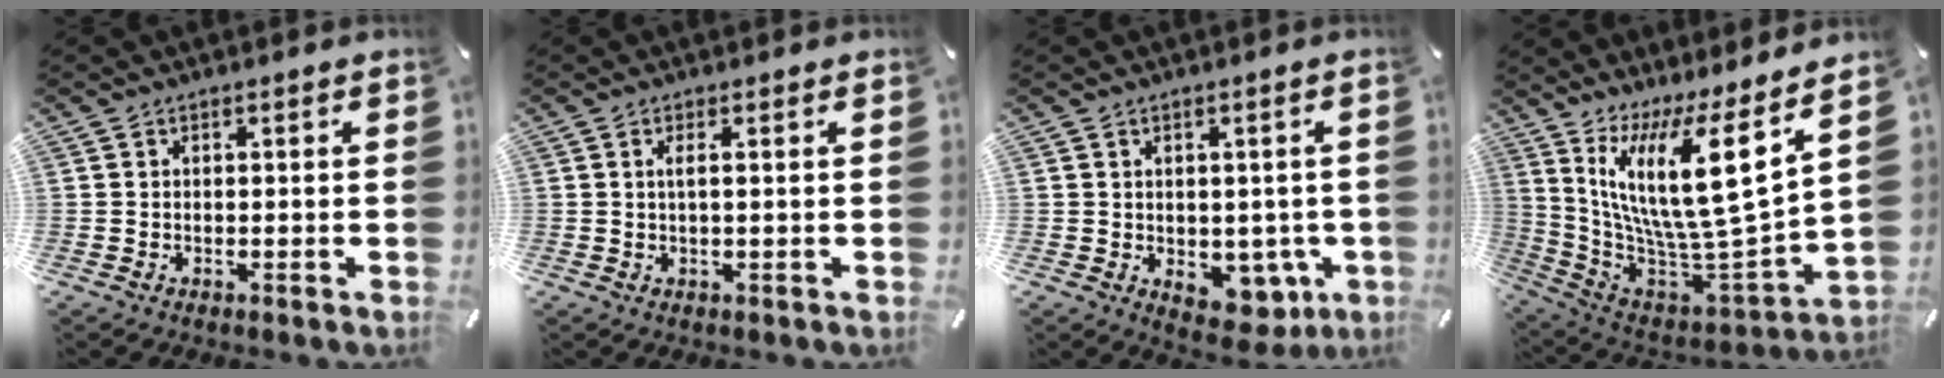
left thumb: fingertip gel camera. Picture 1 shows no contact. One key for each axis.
{"total": 2.4, "fx": 0.4, "fy": 0.1, "fz": 2.3, "tx": -0.046, "ty": -0.002, "tz": 0.006}
{"total": 6.0, "fx": -1.0, "fy": 4.4, "fz": 4.0, "tx": -0.018, "ty": -0.006, "tz": -0.015}
{"total": 20.5, "fx": 9.5, "fy": 4.5, "fz": 17.6, "tx": -0.335, "ty": -0.095, "tz": 0.151}